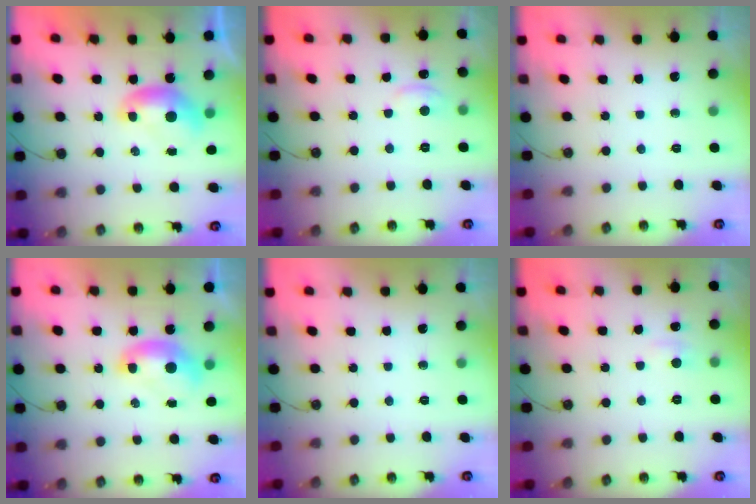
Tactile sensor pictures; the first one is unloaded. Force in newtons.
{"total": 2.4, "press": 2.4, "slide": 0.4}
{"total": 0.0}
{"total": 1.5, "press": 1.5, "slide": 0.2}
{"total": 0.0}
{"total": 1.7, "press": 1.6, "slide": 0.5}